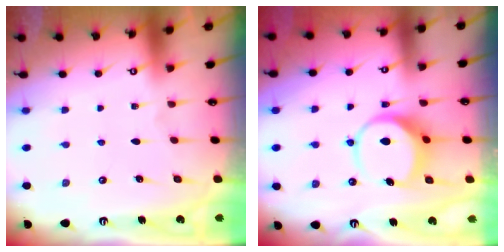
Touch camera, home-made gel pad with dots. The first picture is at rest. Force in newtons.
{"total": 8.5, "press": 8.4, "slide": 0.9}